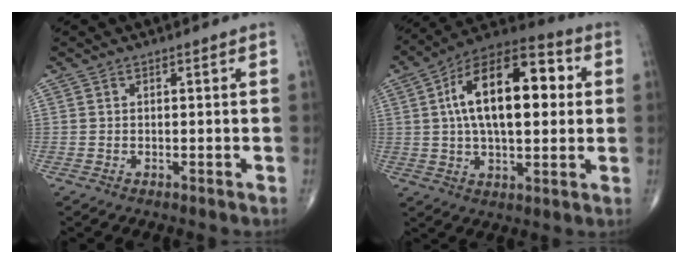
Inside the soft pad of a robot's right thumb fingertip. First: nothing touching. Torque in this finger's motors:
{"motor_torque": [0.14, 3.52, 1.05, 0.03, 0.16]}